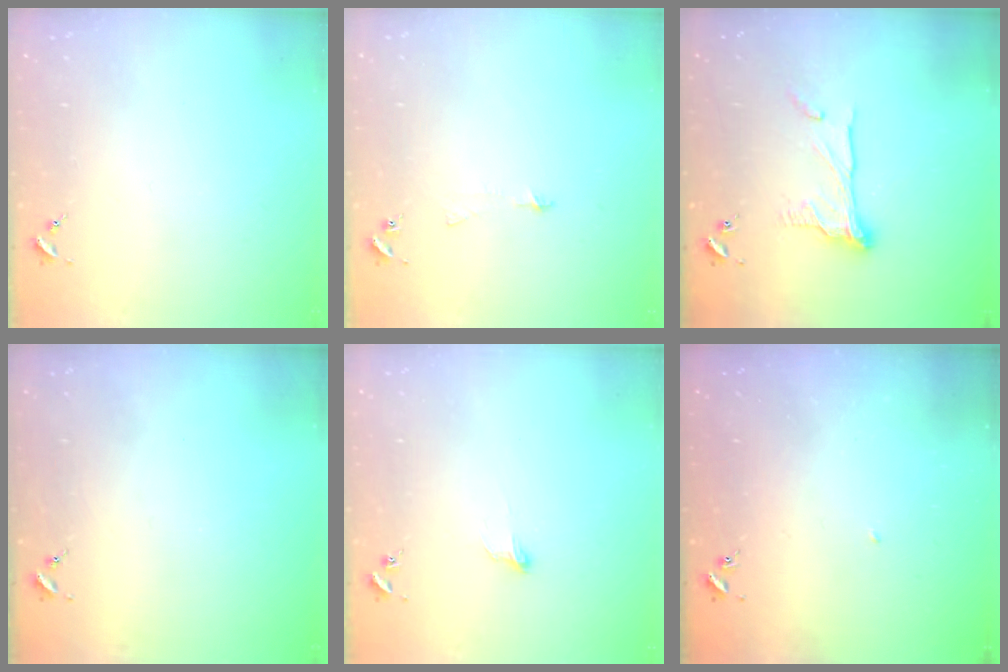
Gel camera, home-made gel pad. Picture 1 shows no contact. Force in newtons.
{"total": 4.0, "press": 4.0, "slide": 0.4}
{"total": 10.9, "press": 10.8, "slide": 1.3}
{"total": 0.0}
{"total": 5.3, "press": 5.2, "slide": 0.4}
{"total": 1.4, "press": 1.3, "slide": 0.1}